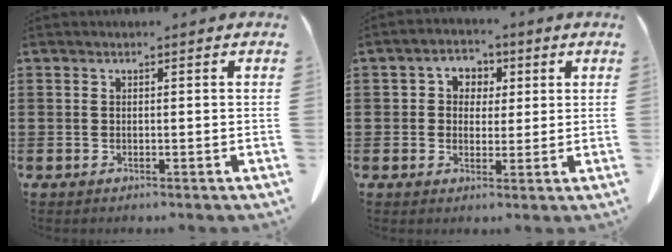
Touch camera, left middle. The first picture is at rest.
{"total": 3.4, "force": [0.9, 3.1, 1.1], "torque": [-0.032, 0.010, 0.011]}